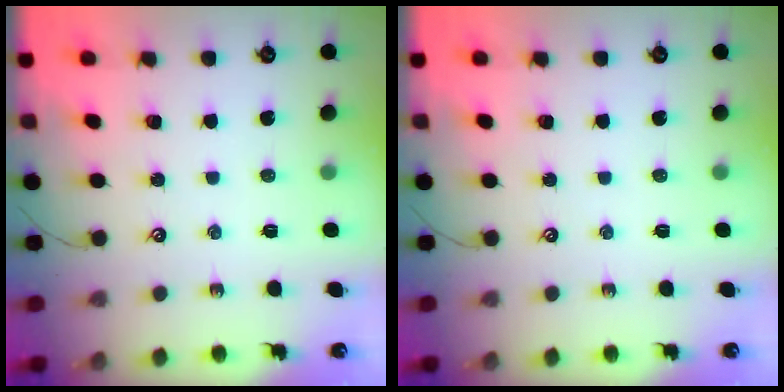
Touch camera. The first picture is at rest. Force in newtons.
{"total": 0.0}